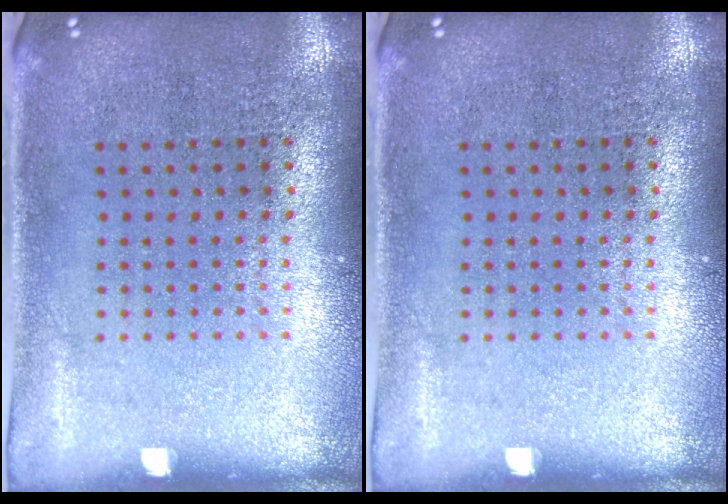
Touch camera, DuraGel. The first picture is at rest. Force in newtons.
{"total": 0.0}